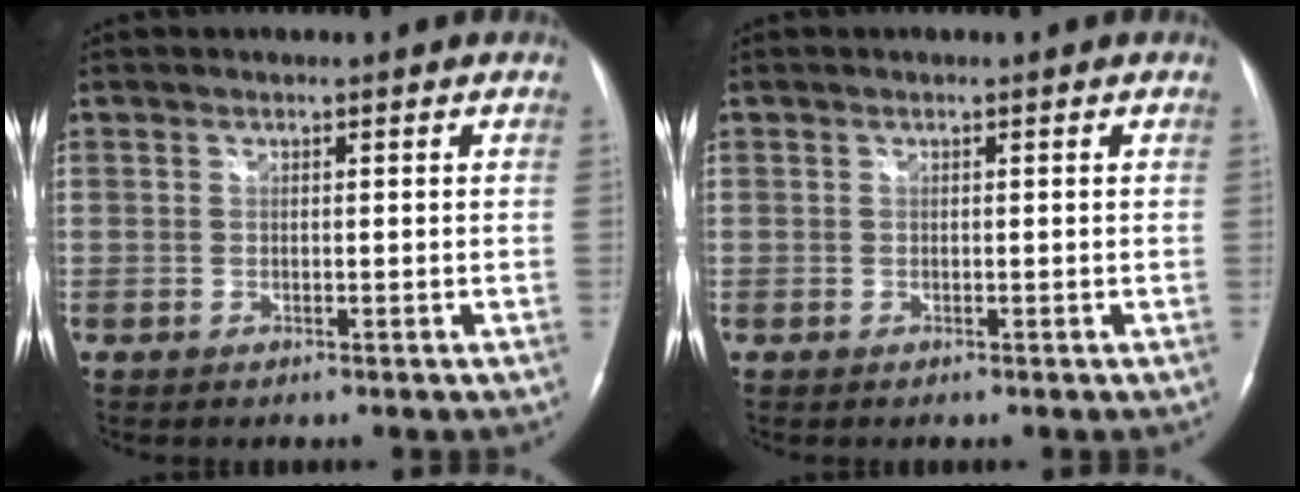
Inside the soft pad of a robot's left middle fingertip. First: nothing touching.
{"total": 0.0}